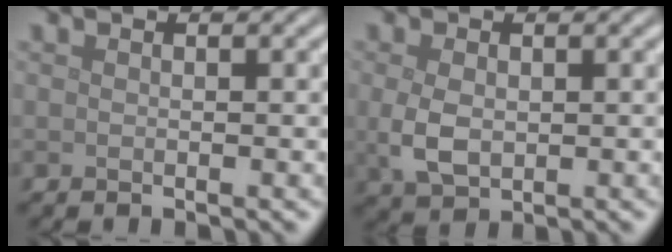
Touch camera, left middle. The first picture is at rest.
{"total": 3.1, "force": [-0.1, 2.1, 2.3], "torque": [-0.055, -0.003, 0.002]}